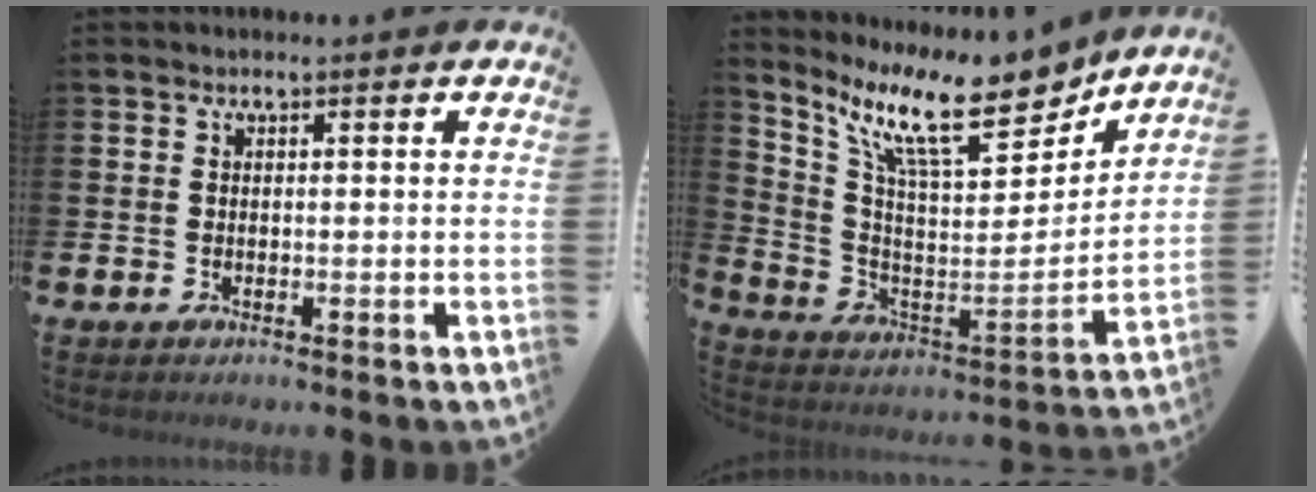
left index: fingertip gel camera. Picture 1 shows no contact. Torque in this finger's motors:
{"motor_torque": [1.17, -0.97, 0.26, 0.21]}